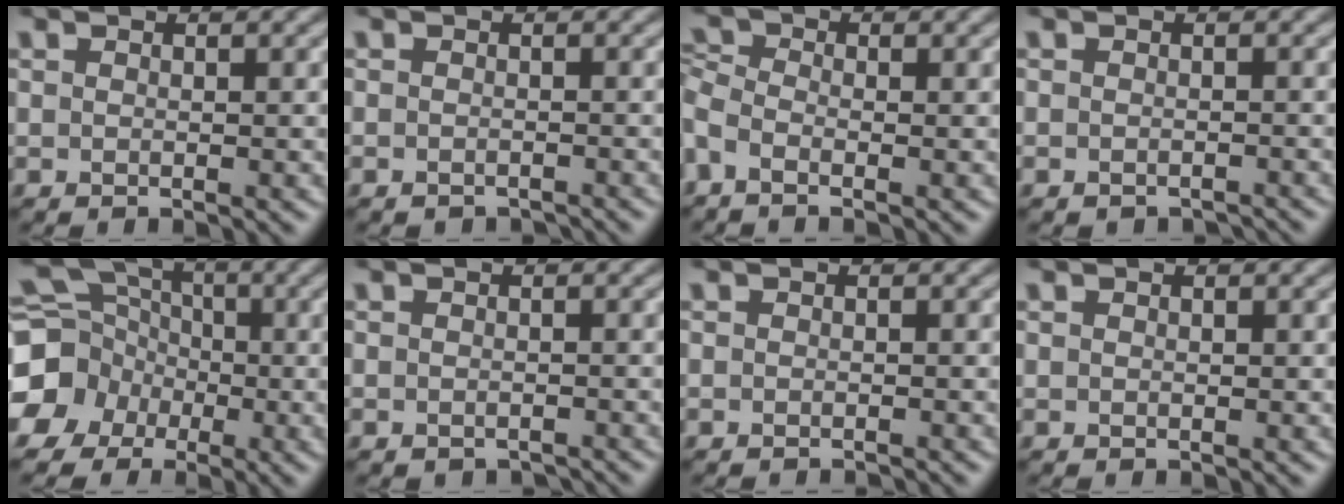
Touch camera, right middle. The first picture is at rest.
{"total": 1.6, "force": [-1.5, 0.3, 0.3], "torque": [0.001, -0.004, -0.021]}
{"total": 2.3, "force": [-0.9, 1.2, 1.8], "torque": [-0.049, -0.004, -0.035]}
{"total": 1.4, "force": [-1.4, 0.3, 0.3], "torque": [0.000, -0.004, -0.018]}
{"total": 11.8, "force": [-3.8, 10.5, 3.7], "torque": [-0.113, -0.018, -0.089]}
{"total": 1.4, "force": [-1.2, 0.4, 0.4], "torque": [-0.002, -0.005, -0.017]}
{"total": 1.3, "force": [-1.2, 0.1, 0.4], "torque": [0.002, -0.004, -0.018]}
{"total": 0.0}